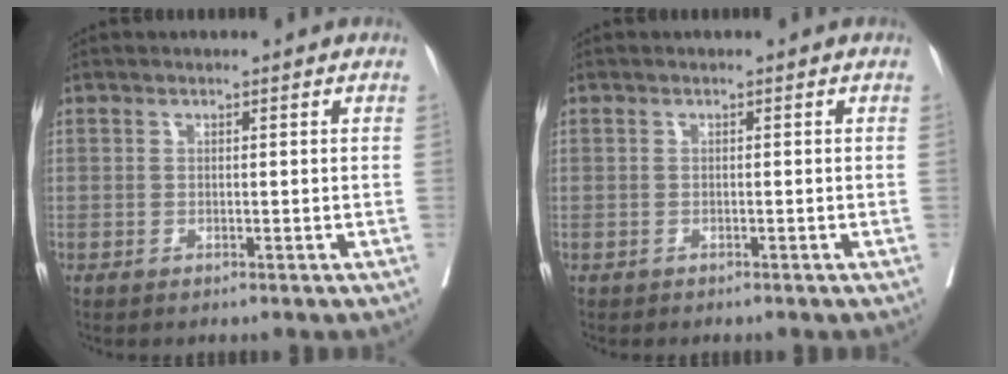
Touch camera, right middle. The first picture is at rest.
{"total": 0.6, "force": [-0.5, 0.3, 0.1], "torque": [-0.013, 0.000, -0.010]}